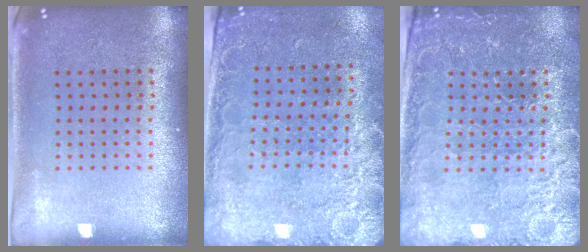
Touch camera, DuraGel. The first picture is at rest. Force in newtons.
{"total": 2.5, "press": 2.1, "slide": 1.4}
{"total": 3.5, "press": 3.4, "slide": 0.8}